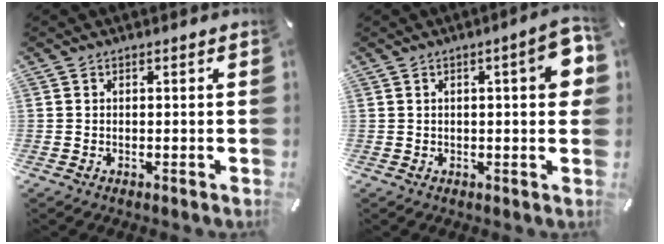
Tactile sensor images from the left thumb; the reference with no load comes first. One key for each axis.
{"total": 8.3, "fx": 1.6, "fy": 2.1, "fz": 7.9, "tx": -0.101, "ty": -0.006, "tz": 0.021}